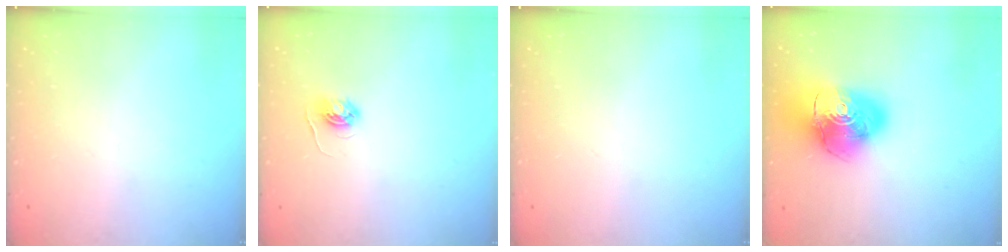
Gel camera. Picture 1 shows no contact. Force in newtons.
{"total": 4.0, "press": 4.0, "slide": 0.4}
{"total": 0.0}
{"total": 18.0, "press": 17.8, "slide": 2.4}